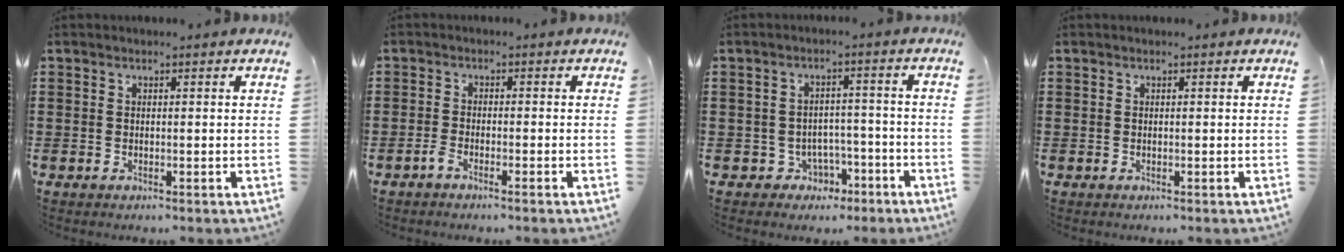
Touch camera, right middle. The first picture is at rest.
{"total": 1.8, "force": [-1.3, 0.1, 1.1], "torque": [-0.028, -0.004, -0.027]}
{"total": 3.3, "force": [-2.6, 2.0, 0.5], "torque": [-0.020, 0.006, -0.055]}
{"total": 0.0}